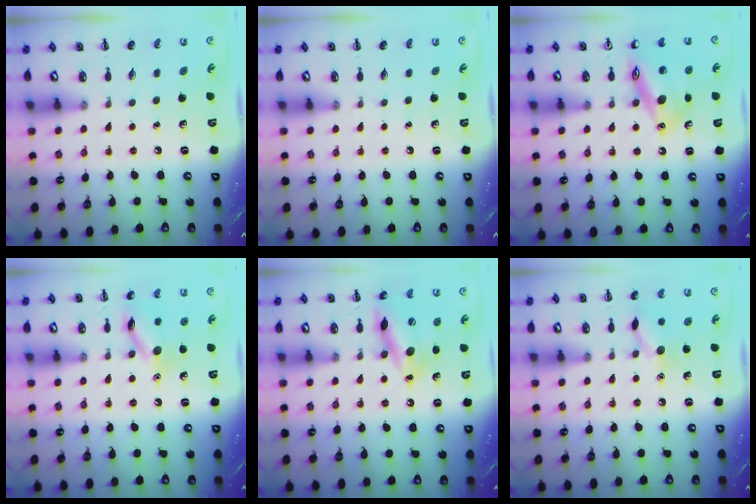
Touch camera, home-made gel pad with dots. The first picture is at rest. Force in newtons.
{"total": 0.0}
{"total": 16.8, "press": 16.7, "slide": 1.8}
{"total": 11.8, "press": 11.8, "slide": 0.5}
{"total": 14.8, "press": 14.5, "slide": 2.7}
{"total": 9.9, "press": 9.9, "slide": 0.8}